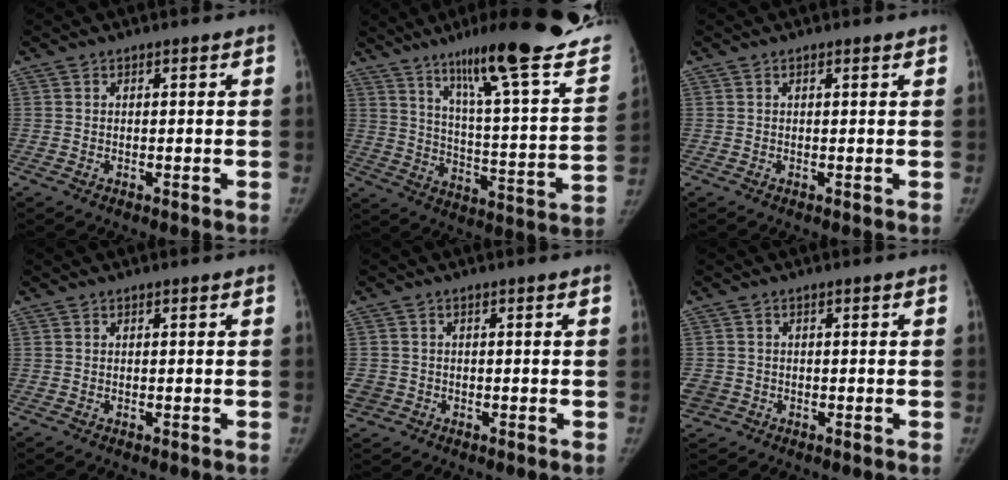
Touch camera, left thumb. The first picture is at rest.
{"total": 29.4, "force": [22.3, 3.2, 18.9], "torque": [-0.260, -0.115, 0.315]}
{"total": 0.6, "force": [0.4, 0.1, 0.5], "torque": [-0.008, 0.000, 0.006]}
{"total": 0.0}
{"total": 4.1, "force": [-1.1, 3.7, 1.3], "torque": [-0.029, 0.008, -0.015]}
{"total": 4.6, "force": [-1.2, 4.2, 1.6], "torque": [-0.041, 0.008, -0.017]}